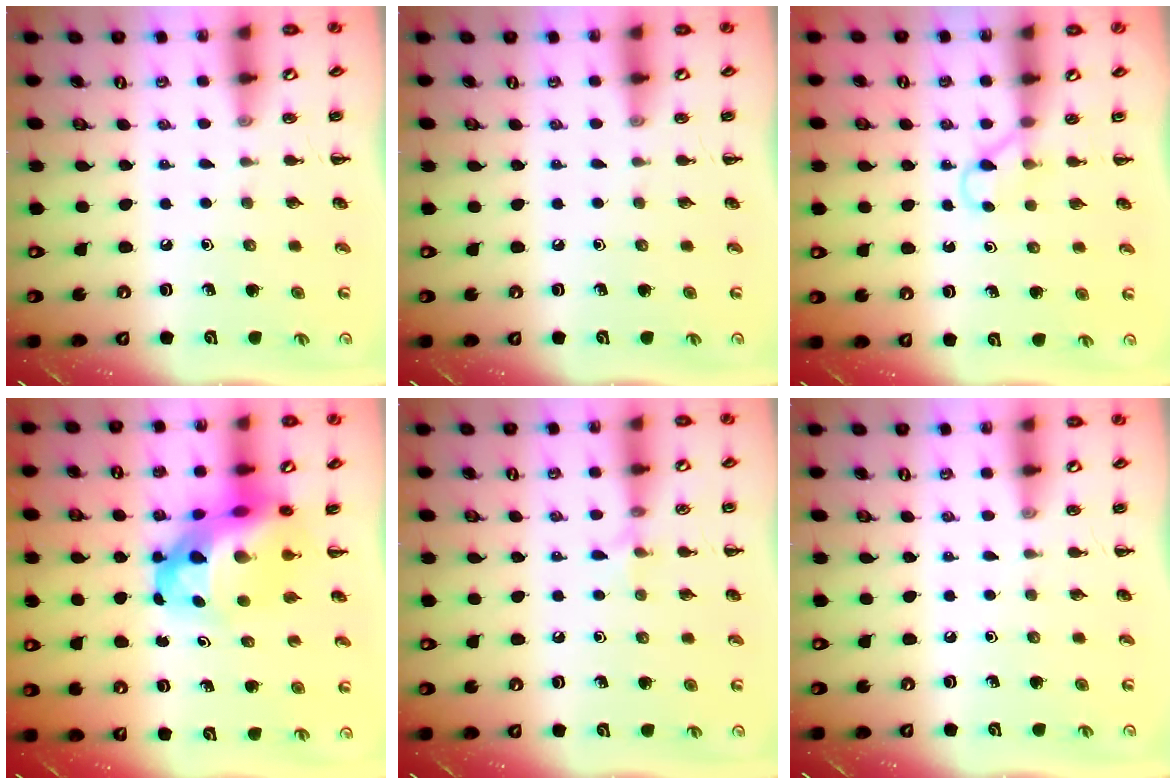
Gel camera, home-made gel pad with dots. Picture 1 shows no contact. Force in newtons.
{"total": 0.0}
{"total": 2.9, "press": 2.8, "slide": 0.9}
{"total": 12.5, "press": 12.0, "slide": 3.4}
{"total": 5.1, "press": 4.9, "slide": 1.3}
{"total": 0.0}